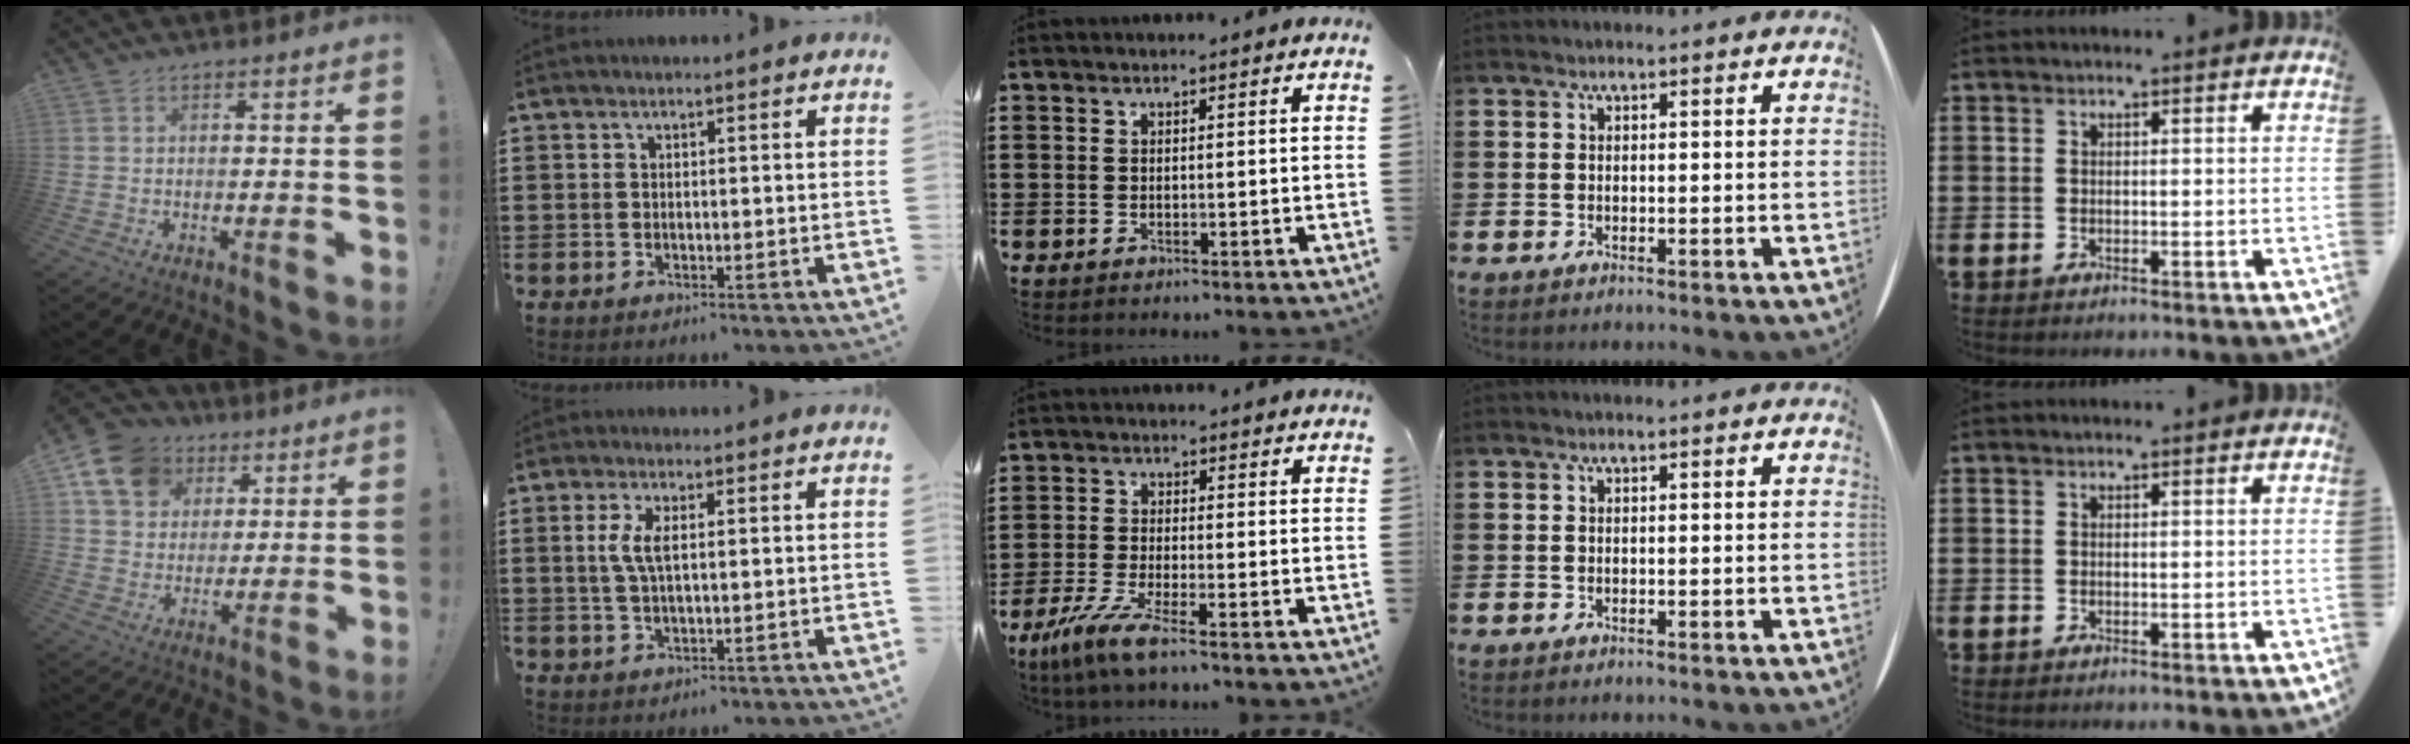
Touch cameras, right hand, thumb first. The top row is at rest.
{"thumb": {"total": 13.8, "force": [6.3, 10.8, 5.8], "torque": [-0.086, -0.031, 0.125]}, "index": {"total": 4.0, "force": [0.7, 1.3, 3.7], "torque": [-0.082, 0.005, 0.007]}, "middle": {"total": 6.0, "force": [-4.5, 0.3, 4.0], "torque": [-0.098, -0.023, -0.091]}}